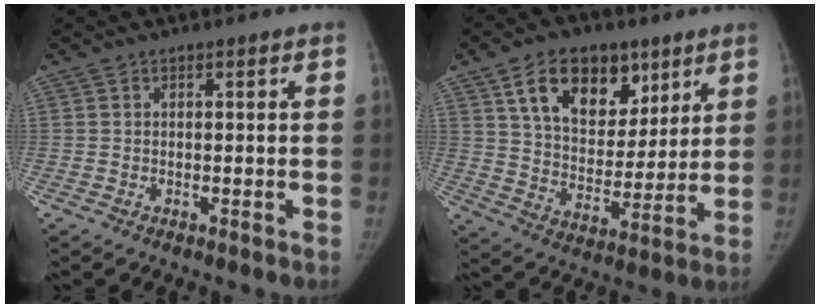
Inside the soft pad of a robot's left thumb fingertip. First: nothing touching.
{"total": 18.0, "force": [9.3, 11.6, 10.2], "torque": [-0.123, -0.035, 0.160]}